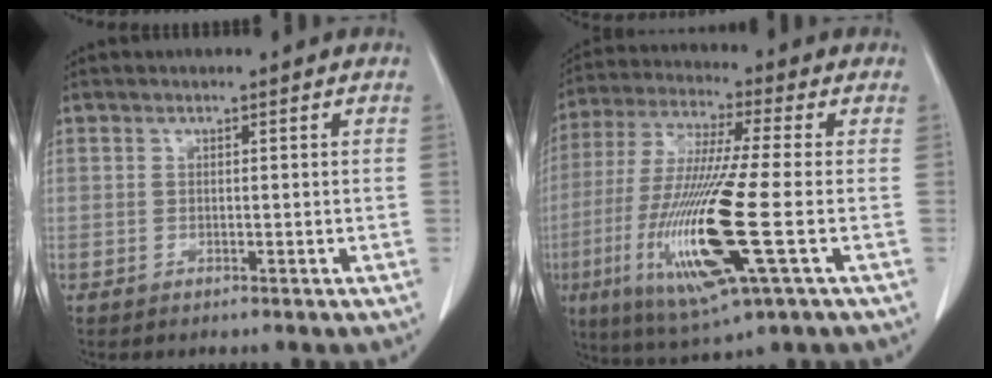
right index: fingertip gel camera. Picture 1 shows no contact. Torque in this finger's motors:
{"motor_torque": [2.14, 0.00, 0.67, 0.21]}